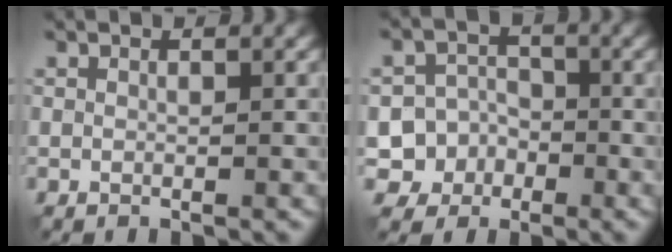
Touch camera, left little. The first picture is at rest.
{"total": 5.6, "force": [-2.6, 4.9, 0.4], "torque": [0.022, -0.004, -0.059]}